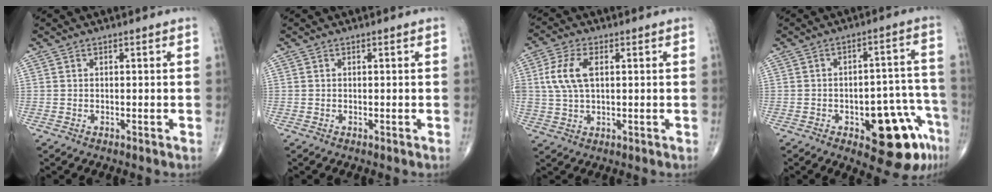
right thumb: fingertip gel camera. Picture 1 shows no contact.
{"total": 0.0}
{"total": 7.7, "force": [1.6, 4.1, 6.3], "torque": [-0.144, 0.006, 0.033]}
{"total": 14.9, "force": [-7.1, 6.1, 11.5], "torque": [-0.106, 0.055, -0.081]}